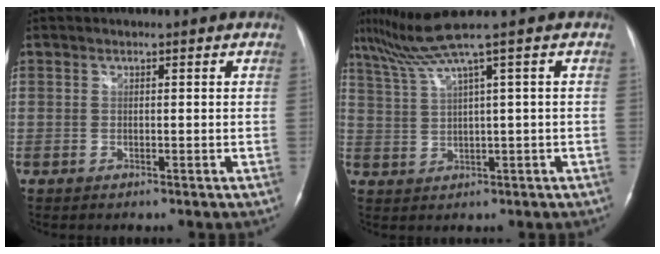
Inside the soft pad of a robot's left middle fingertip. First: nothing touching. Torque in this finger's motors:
{"motor_torque": [-0.25, -0.32, -0.03, 0.02]}